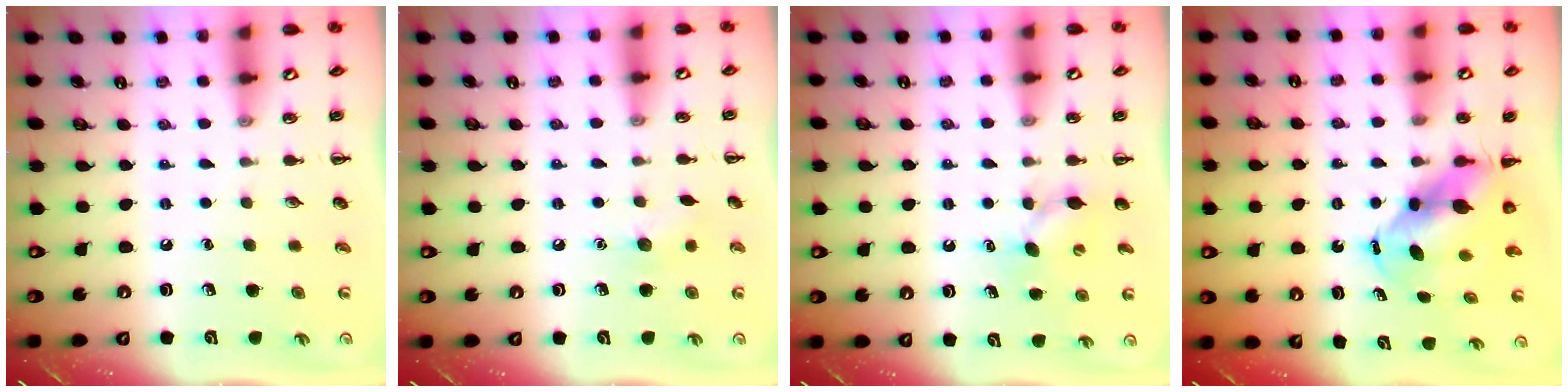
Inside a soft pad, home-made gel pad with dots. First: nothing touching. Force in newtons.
{"total": 5.6, "press": 5.4, "slide": 1.4}
{"total": 4.7, "press": 4.5, "slide": 1.3}
{"total": 6.6, "press": 6.3, "slide": 1.8}